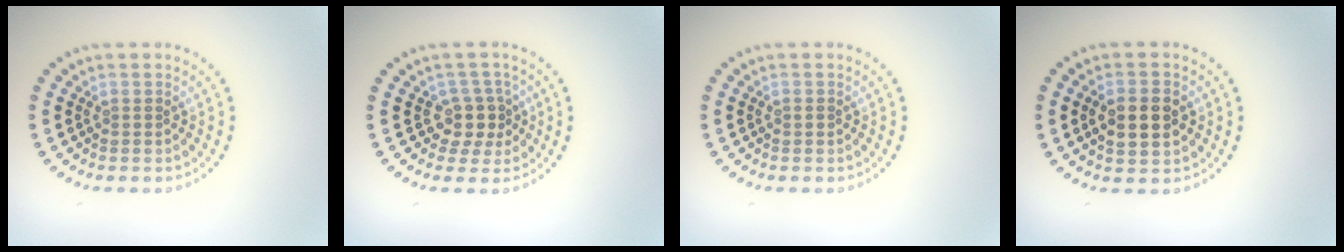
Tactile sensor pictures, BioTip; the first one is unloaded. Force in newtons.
{"total": 2.5, "press": 2.1, "slide": 1.5}
{"total": 0.7, "press": 0.7, "slide": 0.3}
{"total": 3.5, "press": 3.5, "slide": 0.2}